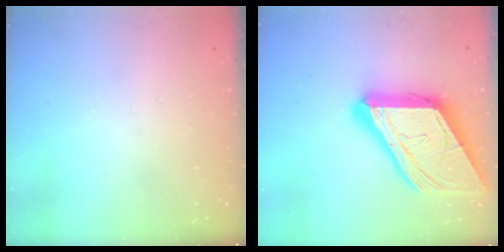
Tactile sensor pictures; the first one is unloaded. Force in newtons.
{"total": 24.3, "press": 24.2, "slide": 2.6}